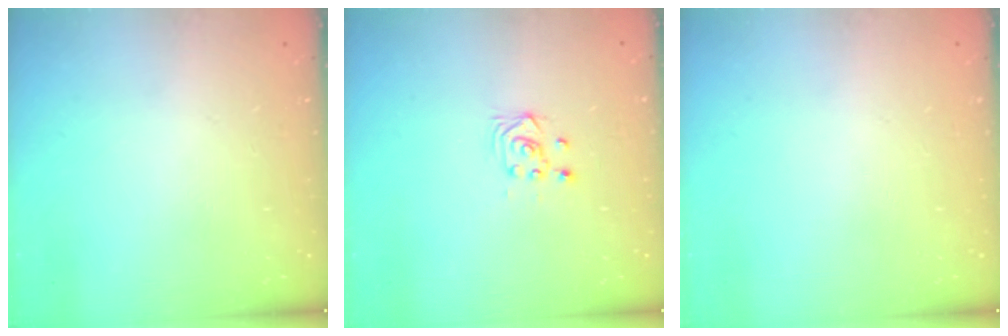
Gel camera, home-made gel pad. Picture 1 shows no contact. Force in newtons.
{"total": 3.6, "press": 3.5, "slide": 1.2}
{"total": 0.0}